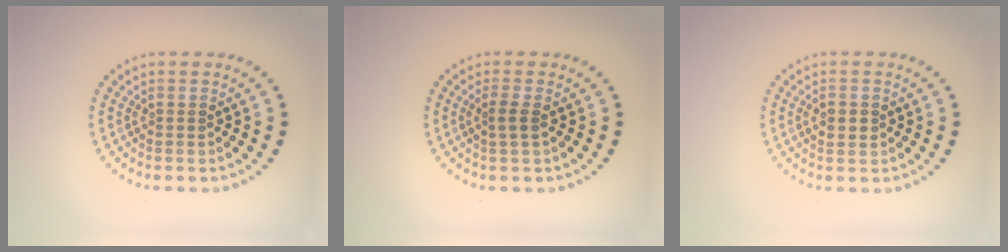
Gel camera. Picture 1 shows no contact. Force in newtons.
{"total": 1.2, "press": 1.1, "slide": 0.6}
{"total": 1.5, "press": 1.5, "slide": 0.0}